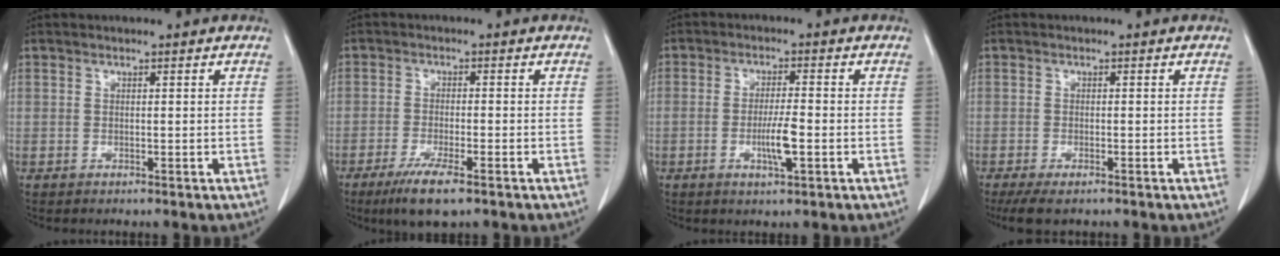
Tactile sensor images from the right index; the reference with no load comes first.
{"total": 6.5, "force": [-4.1, 0.8, 5.0], "torque": [-0.094, -0.016, -0.069]}
{"total": 4.9, "force": [-1.4, 0.5, 4.7], "torque": [-0.088, -0.006, -0.024]}
{"total": 4.4, "force": [-3.3, 1.3, 2.7], "torque": [-0.046, -0.010, -0.049]}